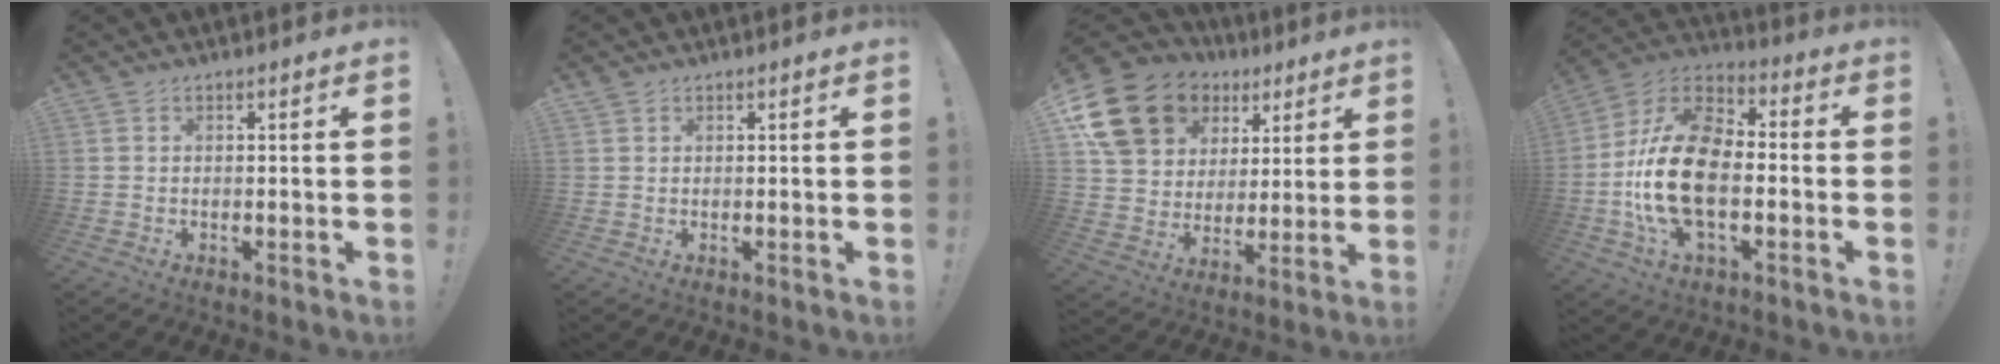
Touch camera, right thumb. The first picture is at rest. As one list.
[{"total": 1.0, "force": [0.8, 0.5, 0.2], "torque": [0.000, -0.002, 0.015]}, {"total": 18.9, "force": [10.6, 13.8, 7.5], "torque": [-0.138, -0.045, 0.225]}, {"total": 20.7, "force": [-3.7, 12.0, 16.4], "torque": [-0.315, 0.027, -0.054]}]